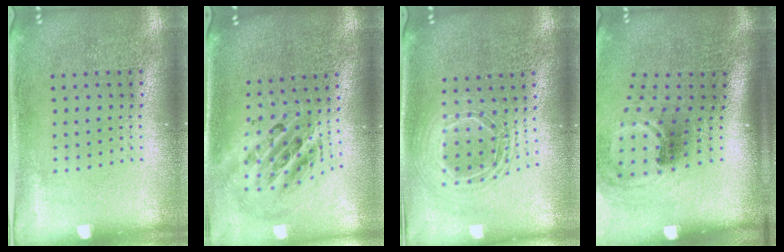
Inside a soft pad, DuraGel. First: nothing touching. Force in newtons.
{"total": 2.4, "press": 1.7, "slide": 1.6}
{"total": 1.9, "press": 1.5, "slide": 1.1}
{"total": 1.9, "press": 1.2, "slide": 1.4}